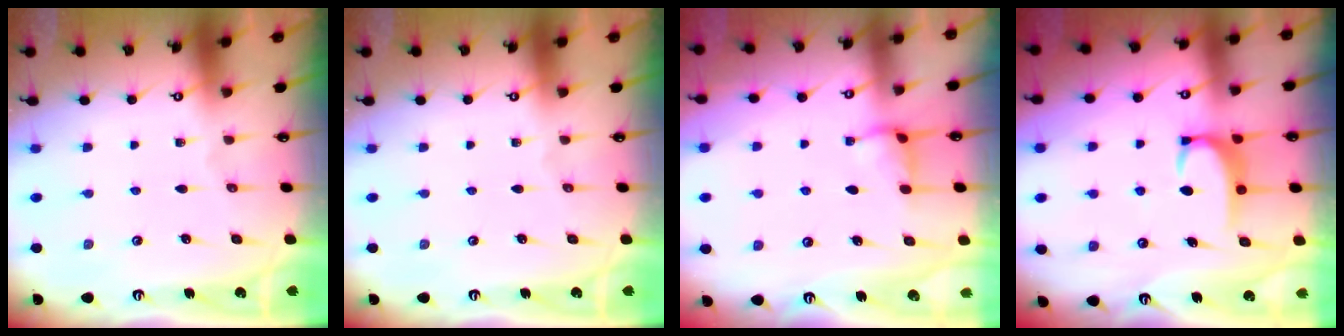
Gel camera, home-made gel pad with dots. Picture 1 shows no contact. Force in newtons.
{"total": 0.0}
{"total": 2.5, "press": 2.5, "slide": 0.5}
{"total": 3.4, "press": 3.4, "slide": 0.4}